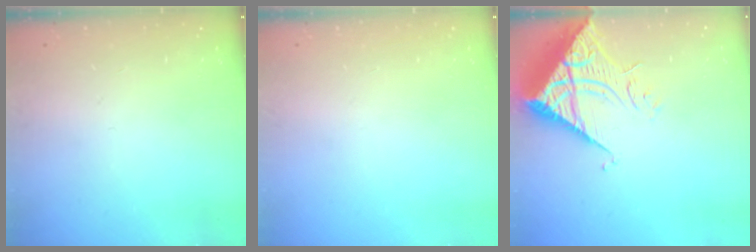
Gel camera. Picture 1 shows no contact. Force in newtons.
{"total": 0.0}
{"total": 10.7, "press": 10.6, "slide": 1.0}